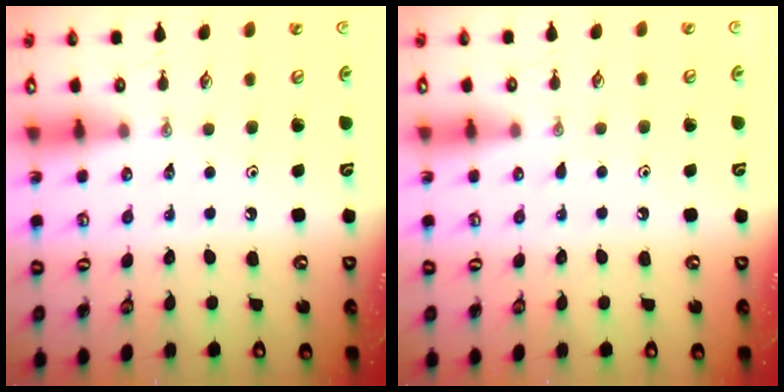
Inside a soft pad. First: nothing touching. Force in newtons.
{"total": 3.4, "press": 3.4, "slide": 0.5}